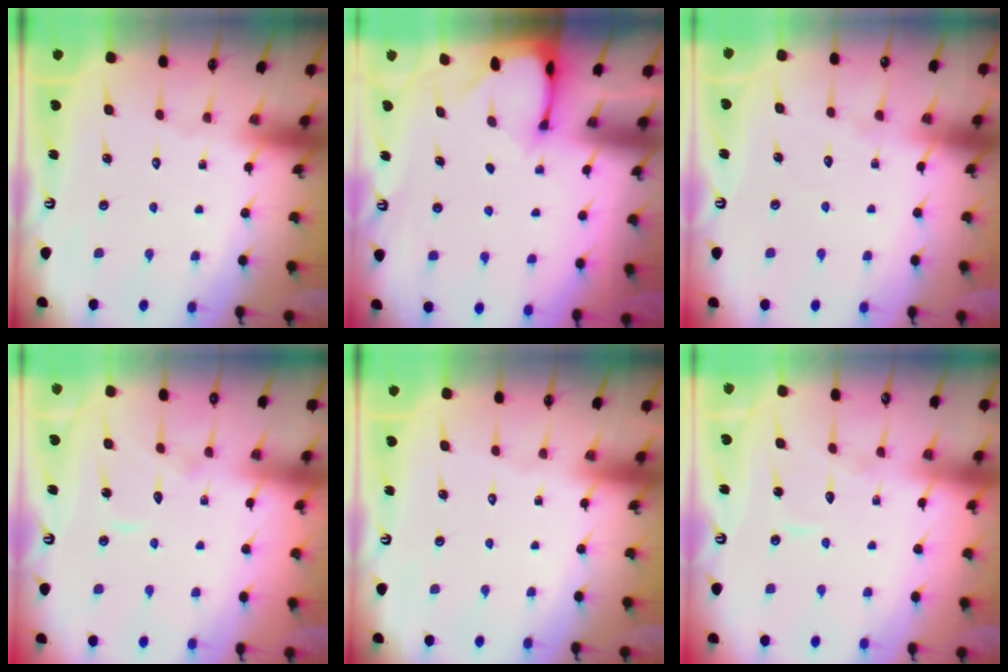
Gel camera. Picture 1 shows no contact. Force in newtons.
{"total": 2.7, "press": 2.7, "slide": 0.3}
{"total": 4.4, "press": 4.4, "slide": 0.4}
{"total": 6.7, "press": 6.7, "slide": 0.7}
{"total": 0.0}
{"total": 6.5, "press": 6.5, "slide": 0.5}